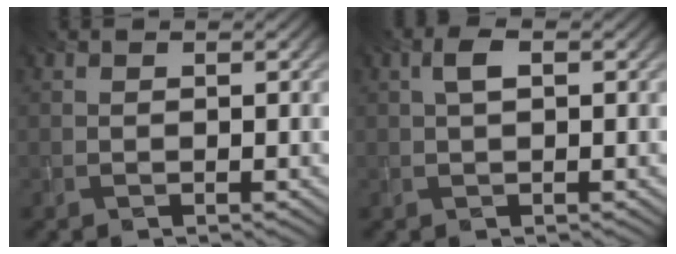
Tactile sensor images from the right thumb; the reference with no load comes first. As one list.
[{"total": 2.1, "force": [0.5, 0.8, 1.8], "torque": [-0.040, 0.008, 0.008]}]